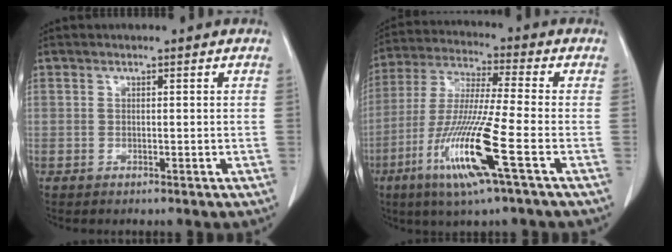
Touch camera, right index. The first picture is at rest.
{"total": 14.6, "force": [-5.9, -0.6, 13.3], "torque": [-0.278, -0.024, -0.115]}